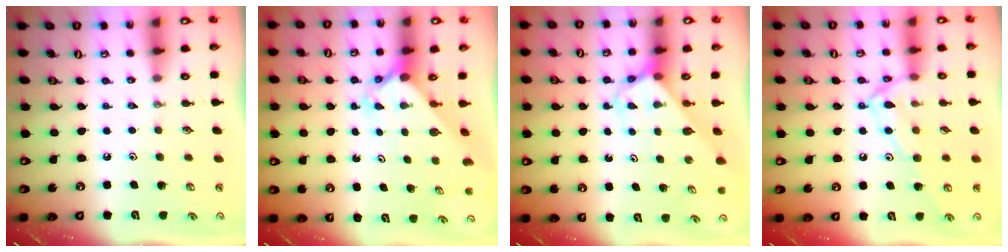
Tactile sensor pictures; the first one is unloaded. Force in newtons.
{"total": 2.4, "press": 2.4, "slide": 0.3}
{"total": 3.3, "press": 3.3, "slide": 0.1}
{"total": 13.2, "press": 13.1, "slide": 0.9}